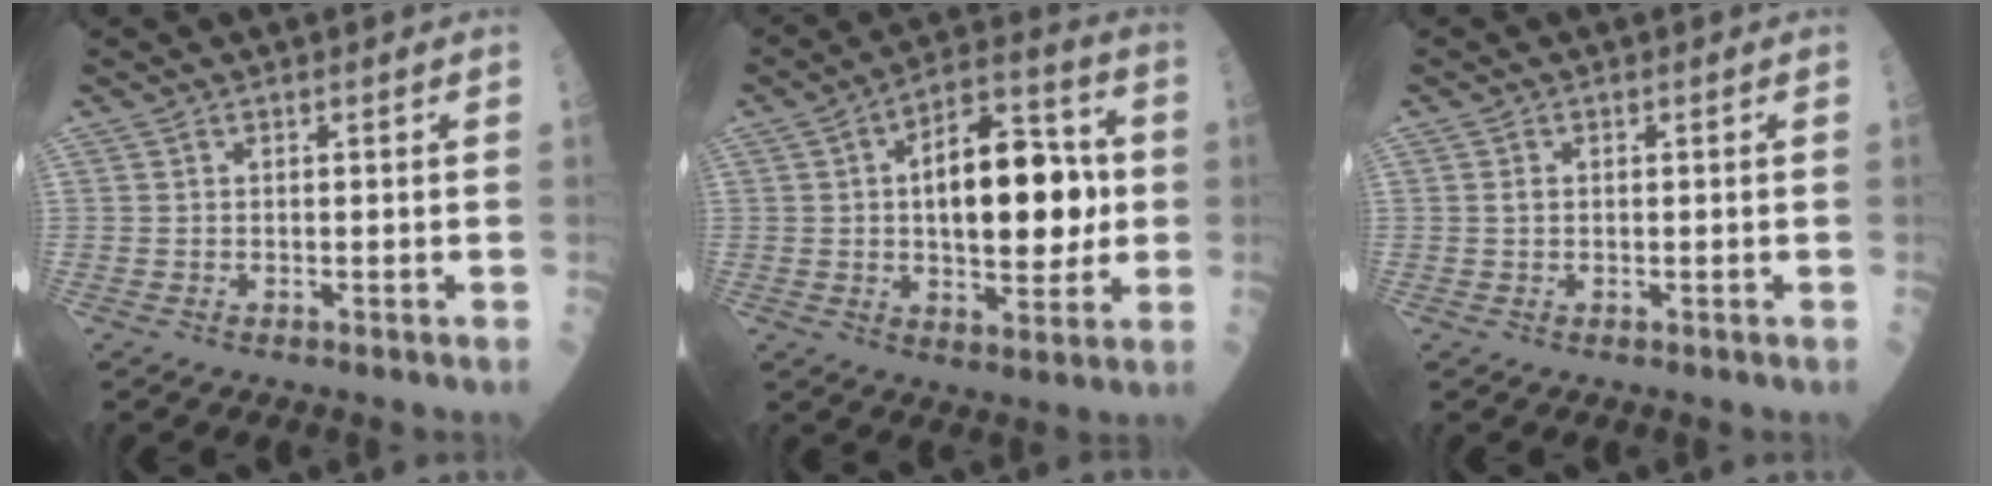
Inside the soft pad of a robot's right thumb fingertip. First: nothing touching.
{"total": 19.6, "force": [1.4, 9.9, 16.9], "torque": [-0.217, 0.018, 0.020]}
{"total": 1.0, "force": [0.2, 0.8, 0.7], "torque": [-0.012, 0.002, 0.005]}